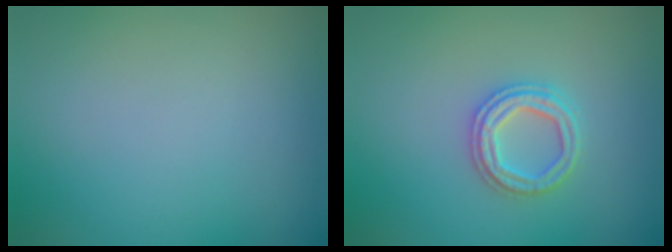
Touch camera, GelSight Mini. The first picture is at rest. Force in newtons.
{"total": 2.4, "press": 2.4, "slide": 0.3}